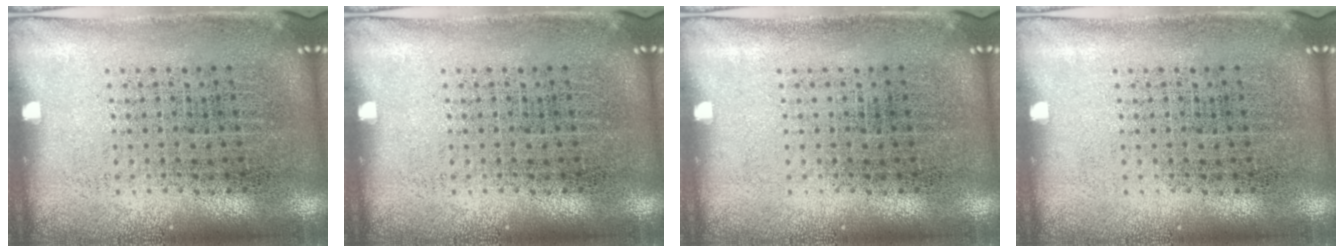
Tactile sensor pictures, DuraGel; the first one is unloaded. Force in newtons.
{"total": 0.0}
{"total": 0.0}
{"total": 0.0}